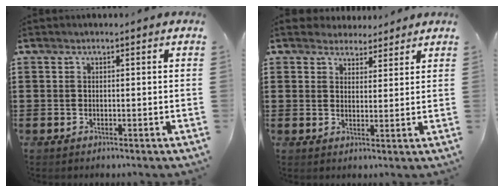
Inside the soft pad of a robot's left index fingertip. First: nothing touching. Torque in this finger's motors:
{"motor_torque": [2.14, 0.00, 0.25, 0.00]}